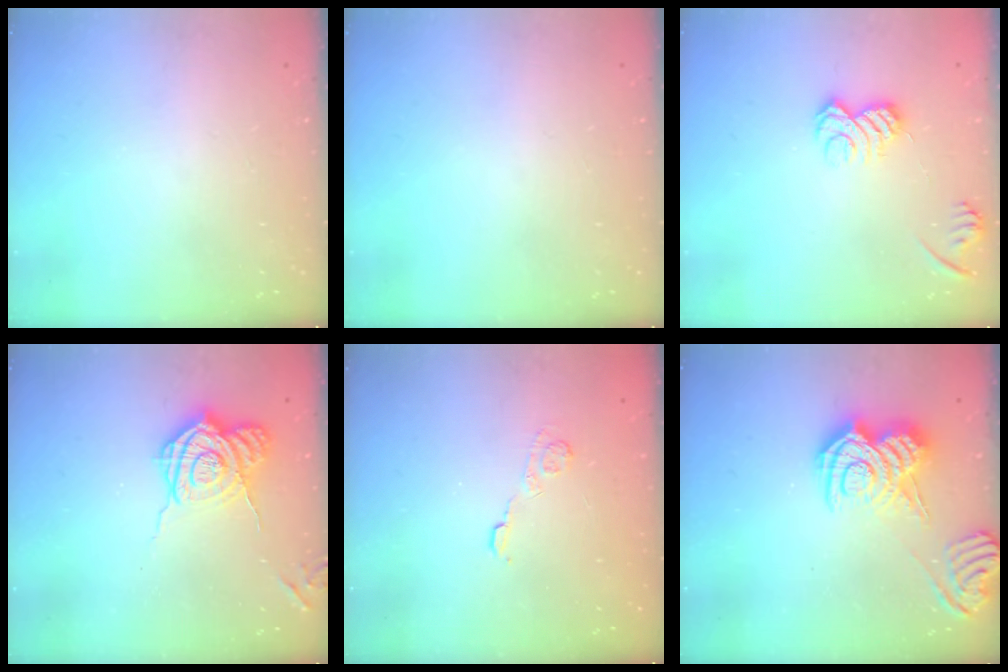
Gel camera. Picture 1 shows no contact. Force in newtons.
{"total": 0.0}
{"total": 9.8, "press": 9.7, "slide": 1.2}
{"total": 13.6, "press": 13.6, "slide": 1.1}
{"total": 5.4, "press": 5.2, "slide": 1.6}
{"total": 12.3, "press": 12.3, "slide": 0.6}